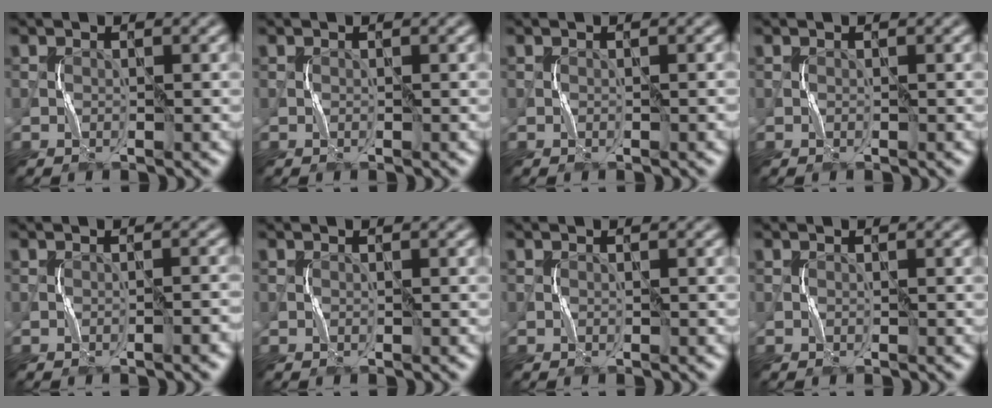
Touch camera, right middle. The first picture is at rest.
{"total": 0.0}
{"total": 0.0}
{"total": 0.0}
{"total": 1.0, "force": [-0.5, 0.1, 0.8], "torque": [-0.011, 0.006, -0.009]}
{"total": 0.0}
{"total": 0.0}
{"total": 0.0}